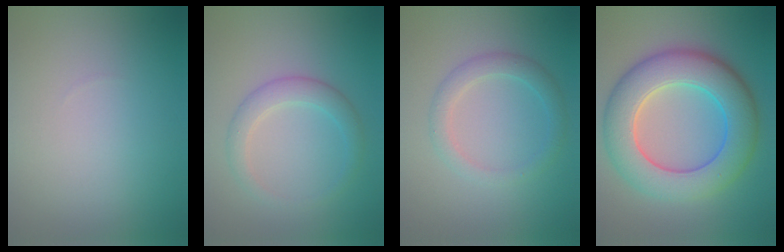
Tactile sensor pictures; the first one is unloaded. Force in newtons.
{"total": 2.7, "press": 2.7, "slide": 0.1}
{"total": 2.4, "press": 2.4, "slide": 0.1}
{"total": 10.1, "press": 10.0, "slide": 0.4}